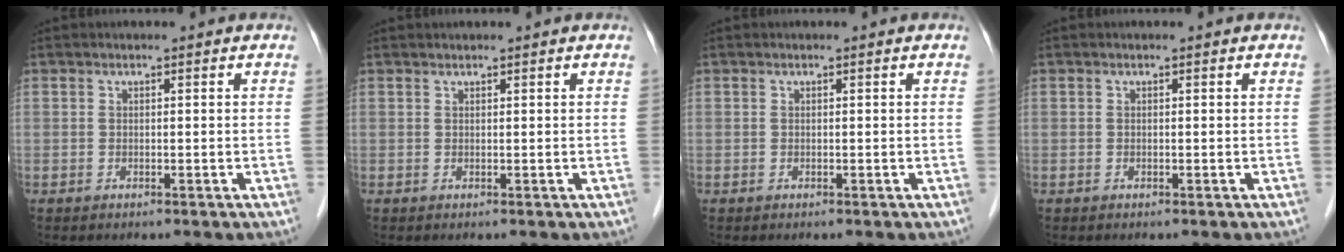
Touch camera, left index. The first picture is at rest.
{"total": 0.0}
{"total": 0.0}
{"total": 0.0}